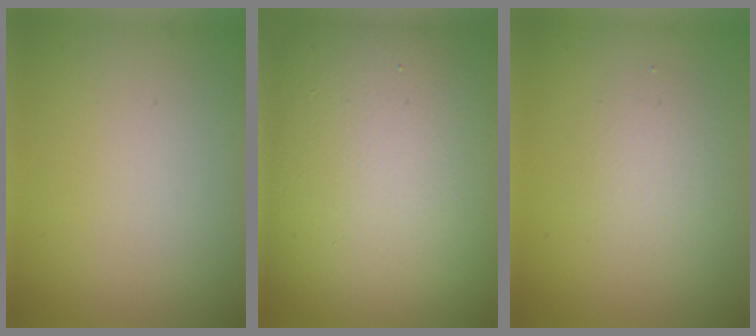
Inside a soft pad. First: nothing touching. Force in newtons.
{"total": 20.5, "press": 20.5, "slide": 1.1}
{"total": 2.2, "press": 2.2, "slide": 0.1}